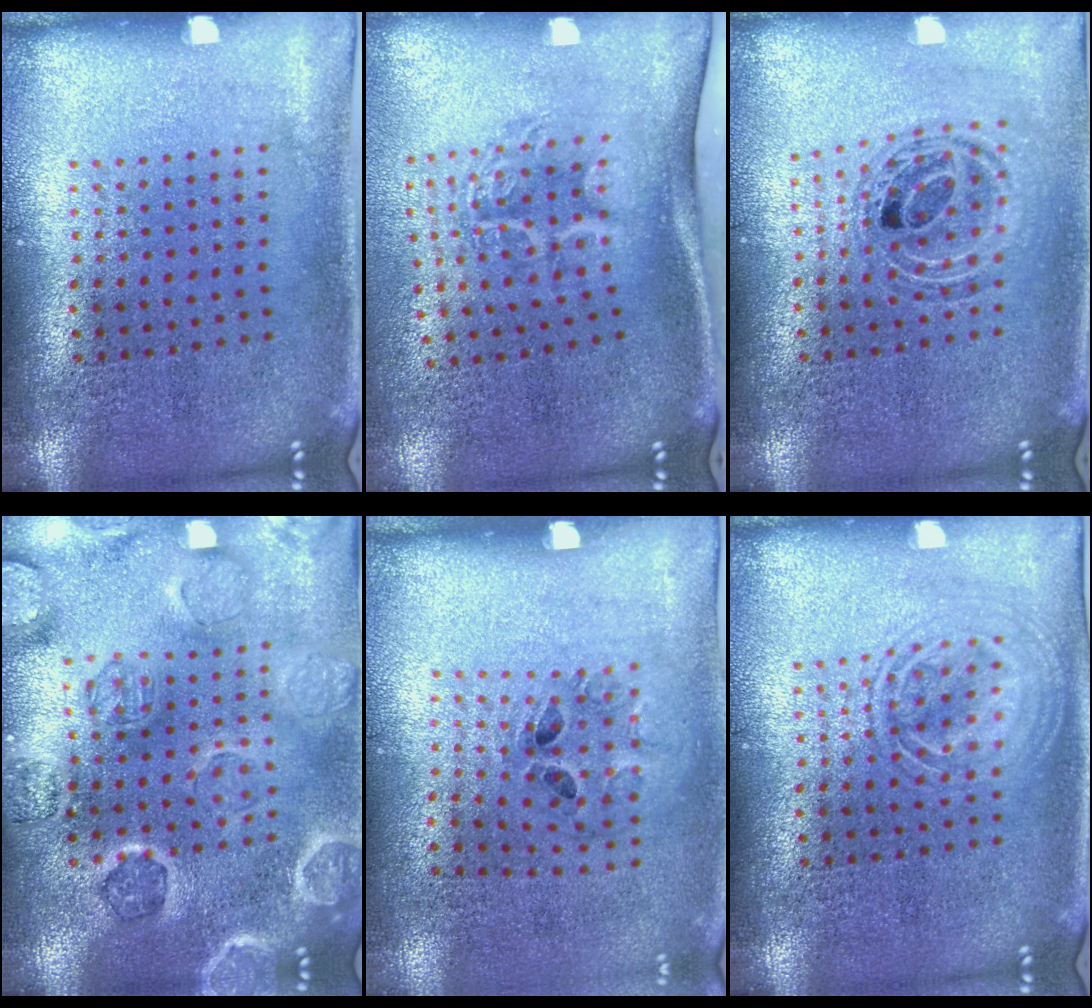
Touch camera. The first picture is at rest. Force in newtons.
{"total": 1.9, "press": 1.2, "slide": 1.4}
{"total": 0.7, "press": 0.7, "slide": 0.1}
{"total": 2.1, "press": 2.1, "slide": 0.1}
{"total": 1.3, "press": 0.7, "slide": 1.1}
{"total": 1.3, "press": 1.3, "slide": 0.2}